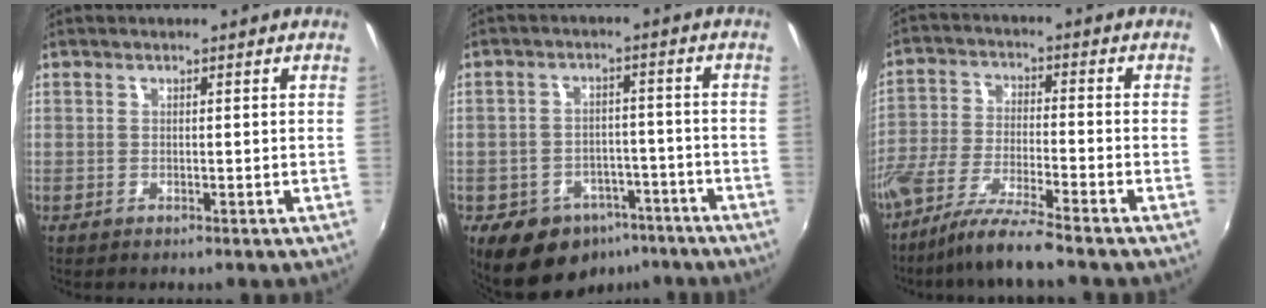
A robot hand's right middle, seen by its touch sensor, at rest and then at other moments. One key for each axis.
{"total": 12.7, "fx": -7.8, "fy": 8.8, "fz": 4.9, "tx": -0.115, "ty": 0.013, "tz": -0.092}
{"total": 9.8, "fx": -8.0, "fy": -0.5, "fz": 5.6, "tx": -0.115, "ty": -0.017, "tz": -0.152}